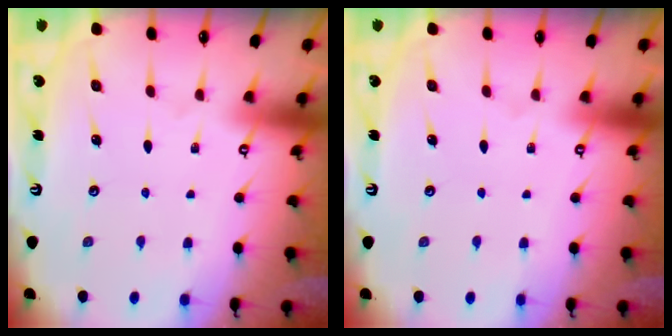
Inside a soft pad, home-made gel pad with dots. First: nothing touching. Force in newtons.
{"total": 0.0}